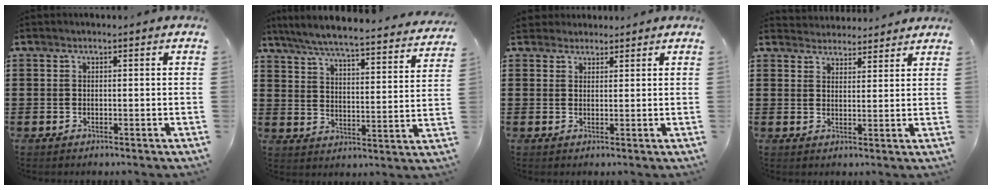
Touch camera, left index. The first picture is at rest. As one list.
[{"total": 5.4, "force": [5.0, -0.3, 2.0], "torque": [-0.064, -0.041, 0.079]}, {"total": 2.2, "force": [1.9, 1.0, 0.0], "torque": [-0.006, 0.007, 0.039]}, {"total": 3.1, "force": [3.1, 0.6, -0.3], "torque": [-0.005, -0.009, 0.058]}]